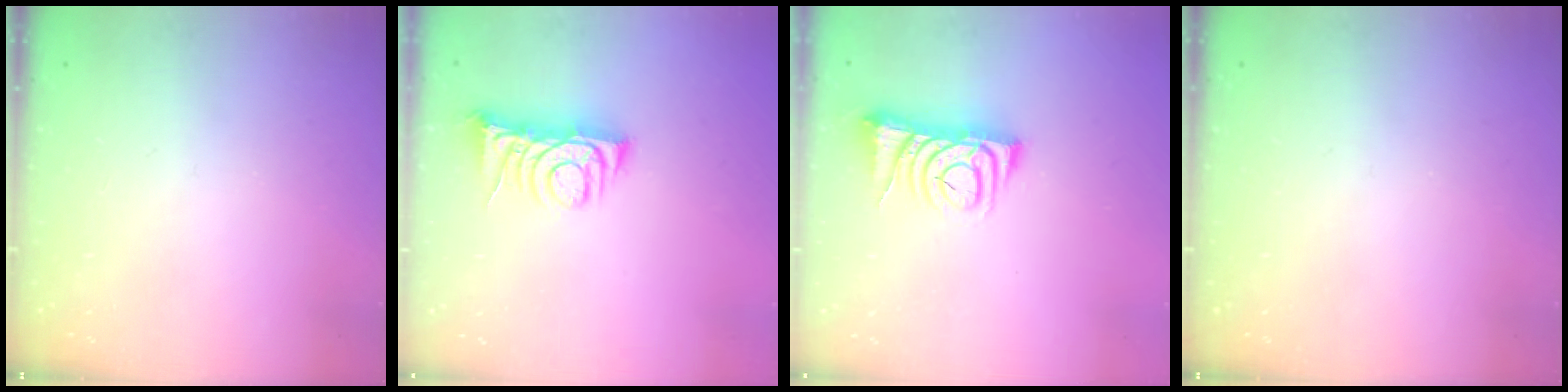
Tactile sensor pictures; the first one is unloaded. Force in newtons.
{"total": 7.1, "press": 7.0, "slide": 1.0}
{"total": 6.8, "press": 6.7, "slide": 1.0}
{"total": 0.0}